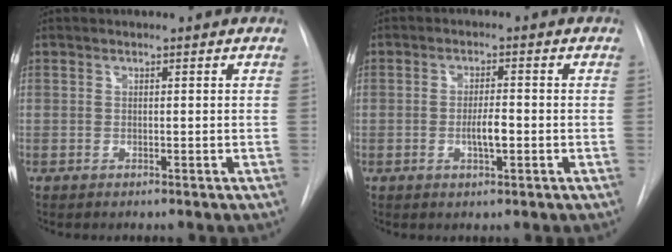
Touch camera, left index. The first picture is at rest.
{"total": 3.5, "force": [-0.9, 0.8, 3.3], "torque": [-0.058, 0.000, -0.014]}